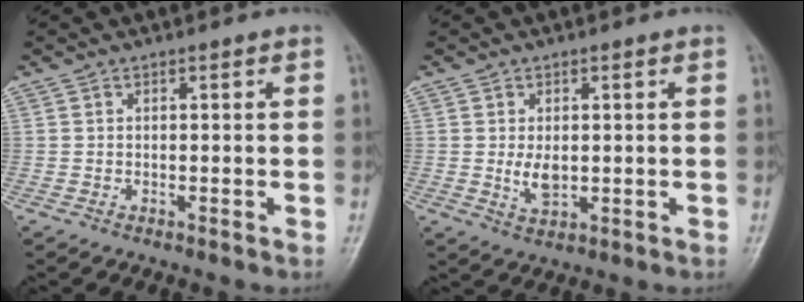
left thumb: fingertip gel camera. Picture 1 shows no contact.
{"total": 4.0, "force": [0.1, 2.4, 3.2], "torque": [-0.051, -0.009, 0.009]}